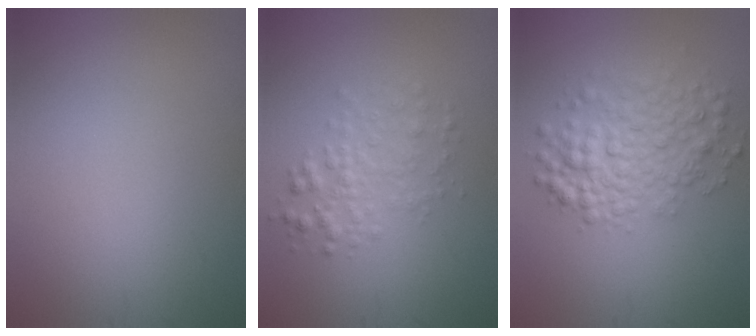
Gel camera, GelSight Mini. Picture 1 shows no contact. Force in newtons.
{"total": 2.6, "press": 2.6, "slide": 0.1}
{"total": 5.1, "press": 5.1, "slide": 0.2}